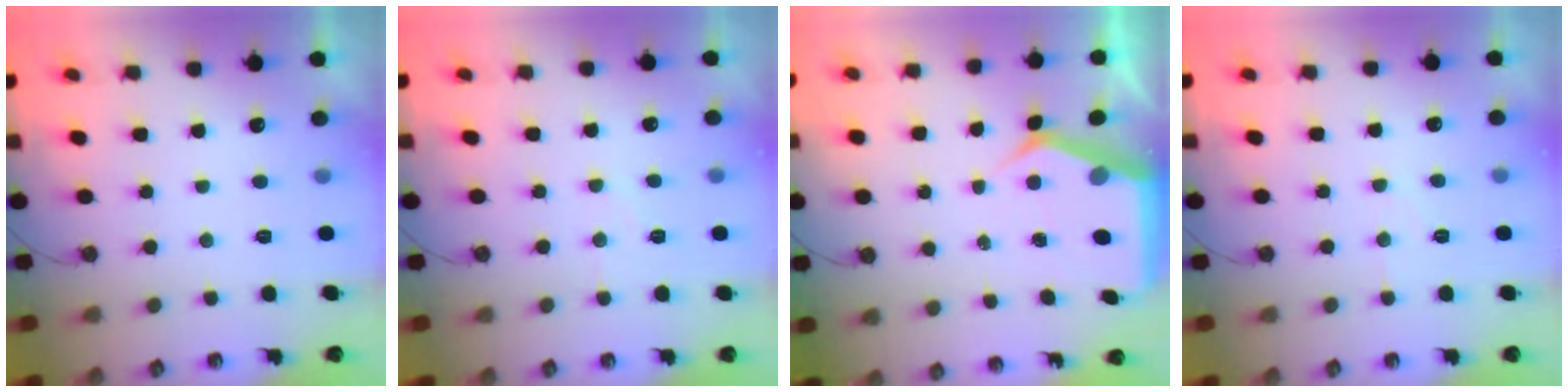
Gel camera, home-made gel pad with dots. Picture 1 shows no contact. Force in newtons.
{"total": 5.5, "press": 5.5, "slide": 0.8}
{"total": 6.4, "press": 6.3, "slide": 0.6}
{"total": 5.5, "press": 5.5, "slide": 0.7}